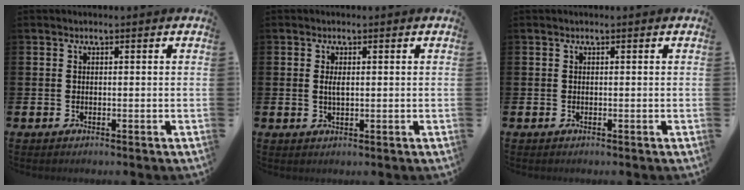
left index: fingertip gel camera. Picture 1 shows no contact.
{"total": 1.7, "force": [0.3, 0.7, 1.6], "torque": [-0.029, 0.003, 0.003]}
{"total": 0.0}